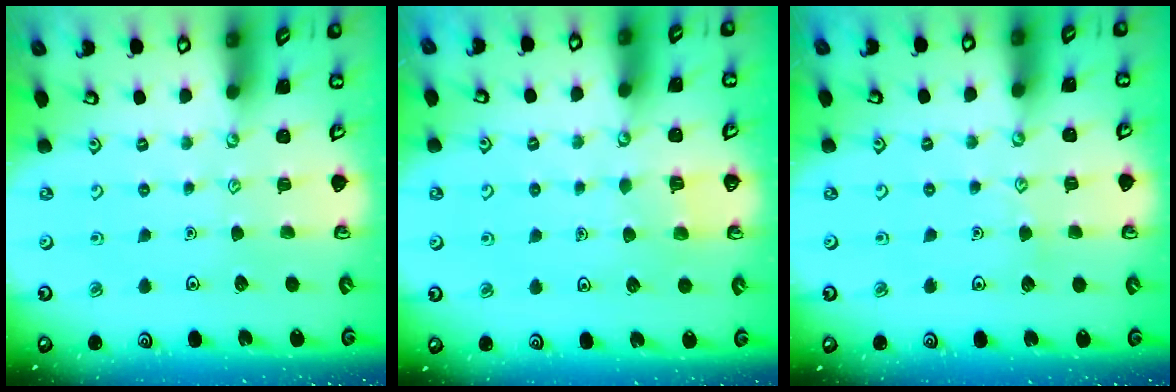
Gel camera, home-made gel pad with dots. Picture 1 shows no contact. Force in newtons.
{"total": 2.6, "press": 2.6, "slide": 0.2}
{"total": 3.8, "press": 3.7, "slide": 0.3}